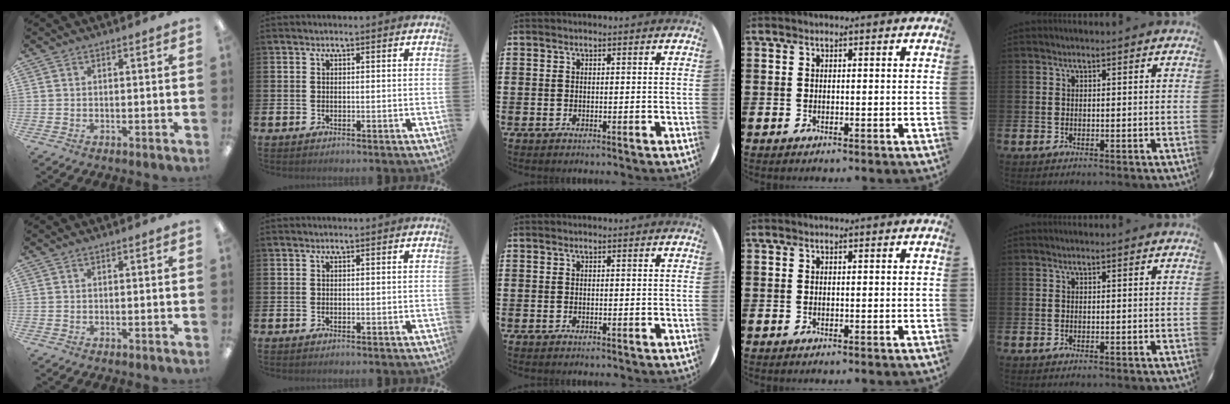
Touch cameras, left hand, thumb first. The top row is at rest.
{}